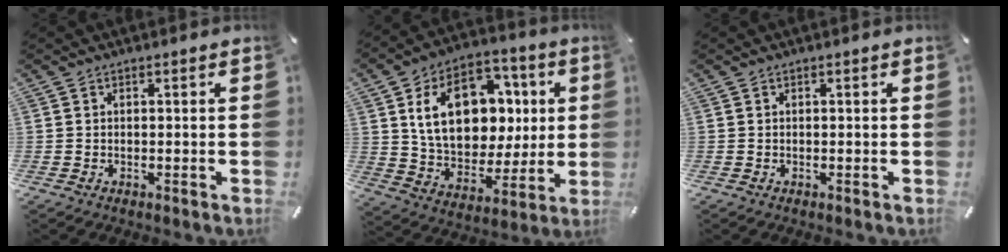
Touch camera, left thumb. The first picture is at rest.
{"total": 18.8, "force": [4.3, 14.2, 11.6], "torque": [-0.193, -0.006, 0.085]}
{"total": 0.0}